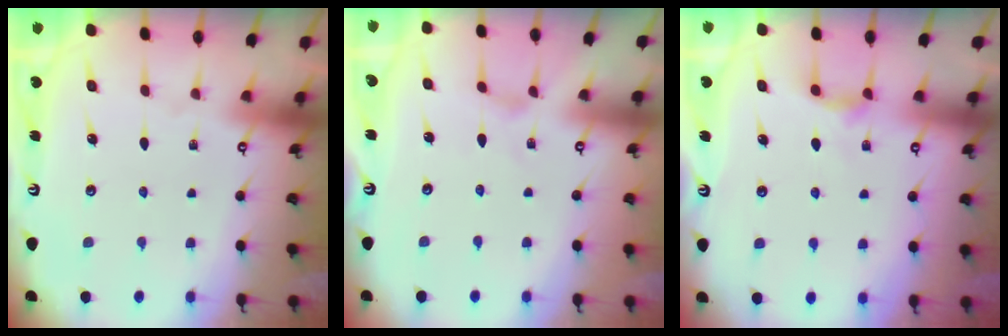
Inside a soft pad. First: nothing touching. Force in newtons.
{"total": 0.0}
{"total": 2.3, "press": 2.3, "slide": 0.4}